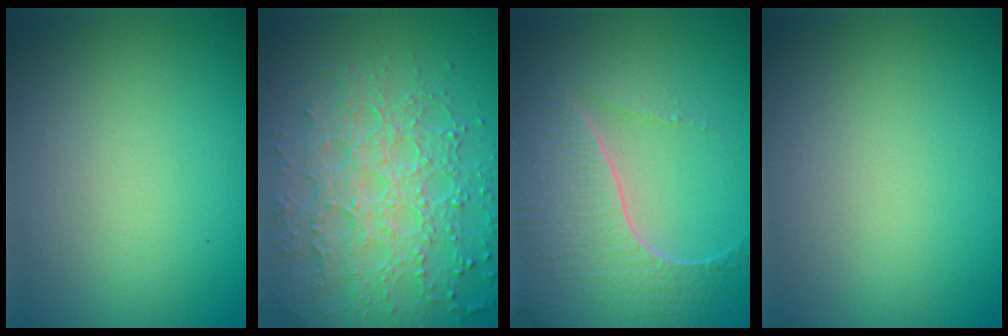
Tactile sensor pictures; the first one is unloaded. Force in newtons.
{"total": 8.1, "press": 5.7, "slide": 5.8}
{"total": 7.8, "press": 5.7, "slide": 5.3}
{"total": 0.0}